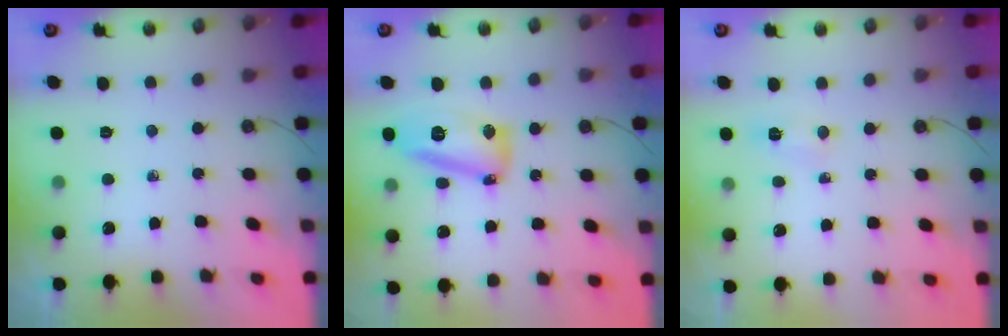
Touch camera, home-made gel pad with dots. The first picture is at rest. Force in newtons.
{"total": 14.1, "press": 13.5, "slide": 4.1}
{"total": 4.9, "press": 4.8, "slide": 0.6}